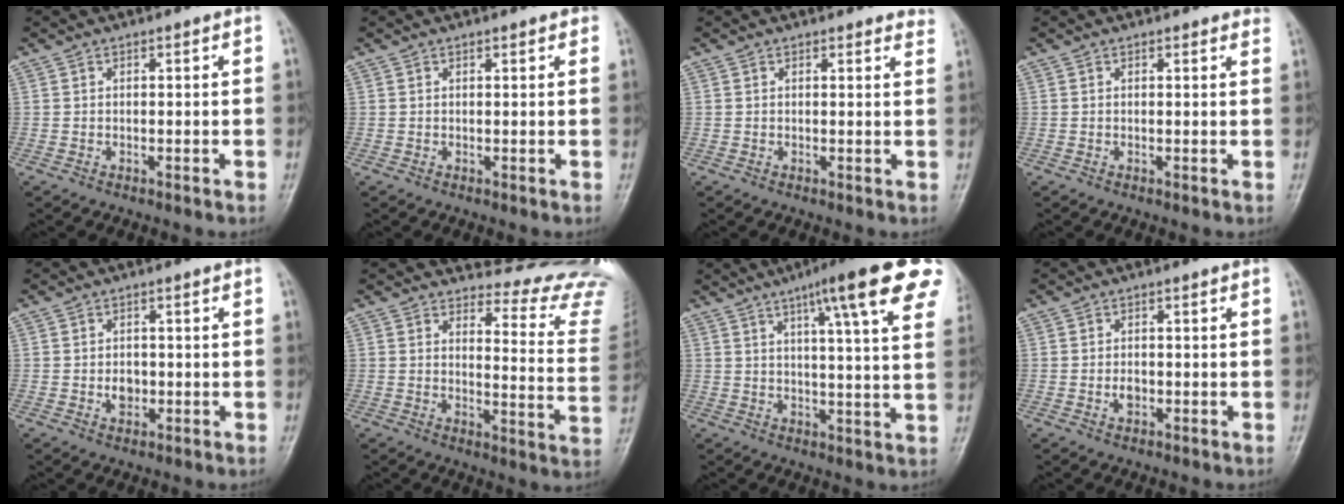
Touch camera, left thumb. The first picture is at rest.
{"total": 1.0, "force": [0.9, 0.3, 0.5], "torque": [-0.004, -0.002, 0.009]}
{"total": 4.2, "force": [4.1, 1.0, 0.3], "torque": [0.016, -0.021, 0.027]}
{"total": 2.6, "force": [2.5, 0.7, 0.4], "torque": [0.003, -0.009, 0.017]}
{"total": 2.5, "force": [-0.3, 2.0, 1.6], "torque": [-0.016, 0.002, -0.002]}
{"total": 18.3, "force": [18.1, 2.2, 1.5], "torque": [0.033, -0.209, 0.183]}
{"total": 17.7, "force": [9.7, 2.2, 14.6], "torque": [-0.187, -0.020, 0.122]}
{"total": 1.8, "force": [-0.3, 1.2, 1.3], "torque": [-0.017, 0.001, -0.004]}